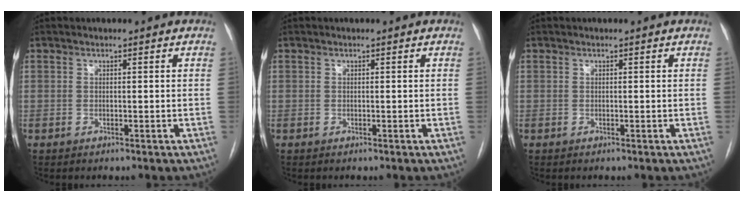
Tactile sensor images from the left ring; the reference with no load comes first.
{"total": 0.0}
{"total": 0.0}